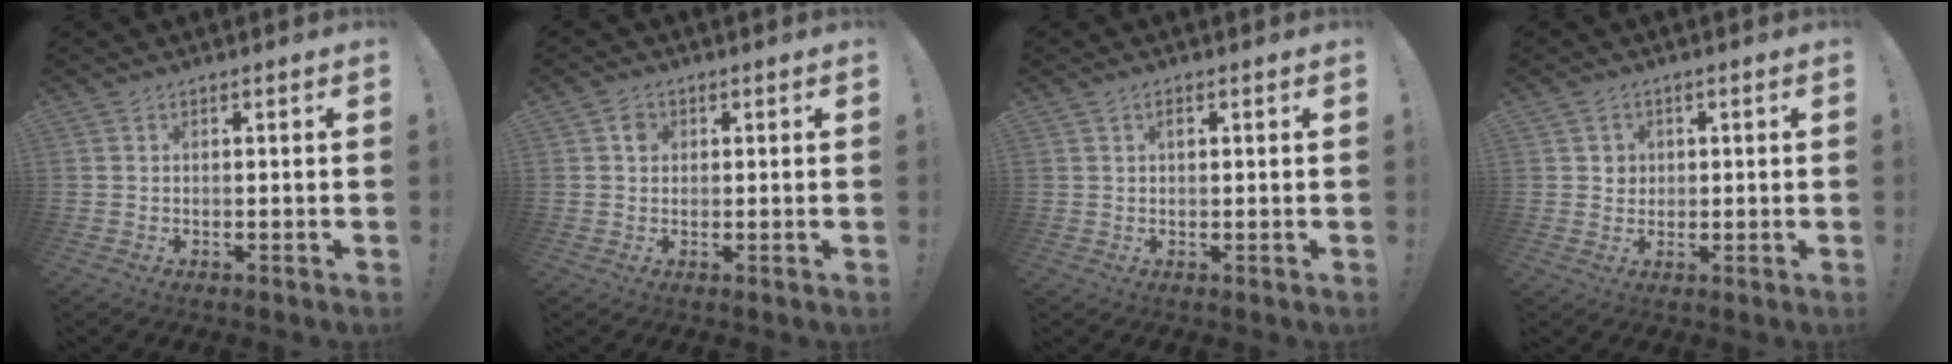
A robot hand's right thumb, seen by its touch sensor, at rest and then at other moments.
{"total": 2.3, "force": [0.3, 2.0, 1.1], "torque": [-0.009, 0.000, 0.003]}
{"total": 1.5, "force": [0.6, 1.1, 0.8], "torque": [-0.010, 0.001, 0.009]}
{"total": 3.0, "force": [0.5, 2.9, 0.4], "torque": [0.001, -0.004, 0.008]}